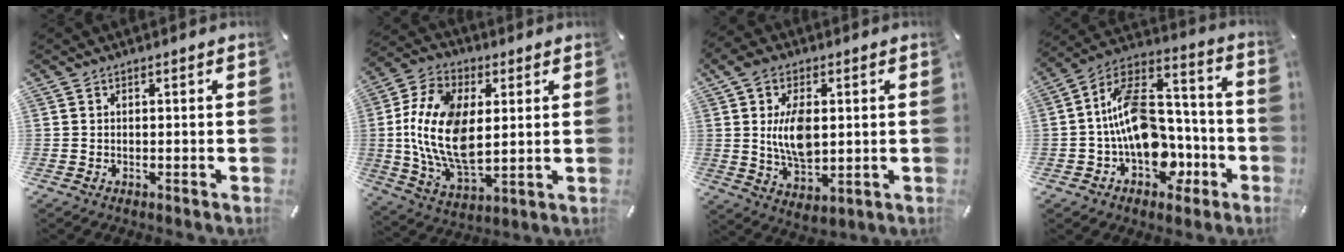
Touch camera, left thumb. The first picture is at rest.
{"total": 17.6, "force": [1.3, 11.0, 13.6], "torque": [-0.317, -0.001, 0.023]}
{"total": 12.6, "force": [1.6, 8.0, 9.6], "torque": [-0.188, 0.001, 0.027]}
{"total": 18.5, "force": [-2.3, 13.7, 12.2], "torque": [-0.208, 0.002, -0.034]}